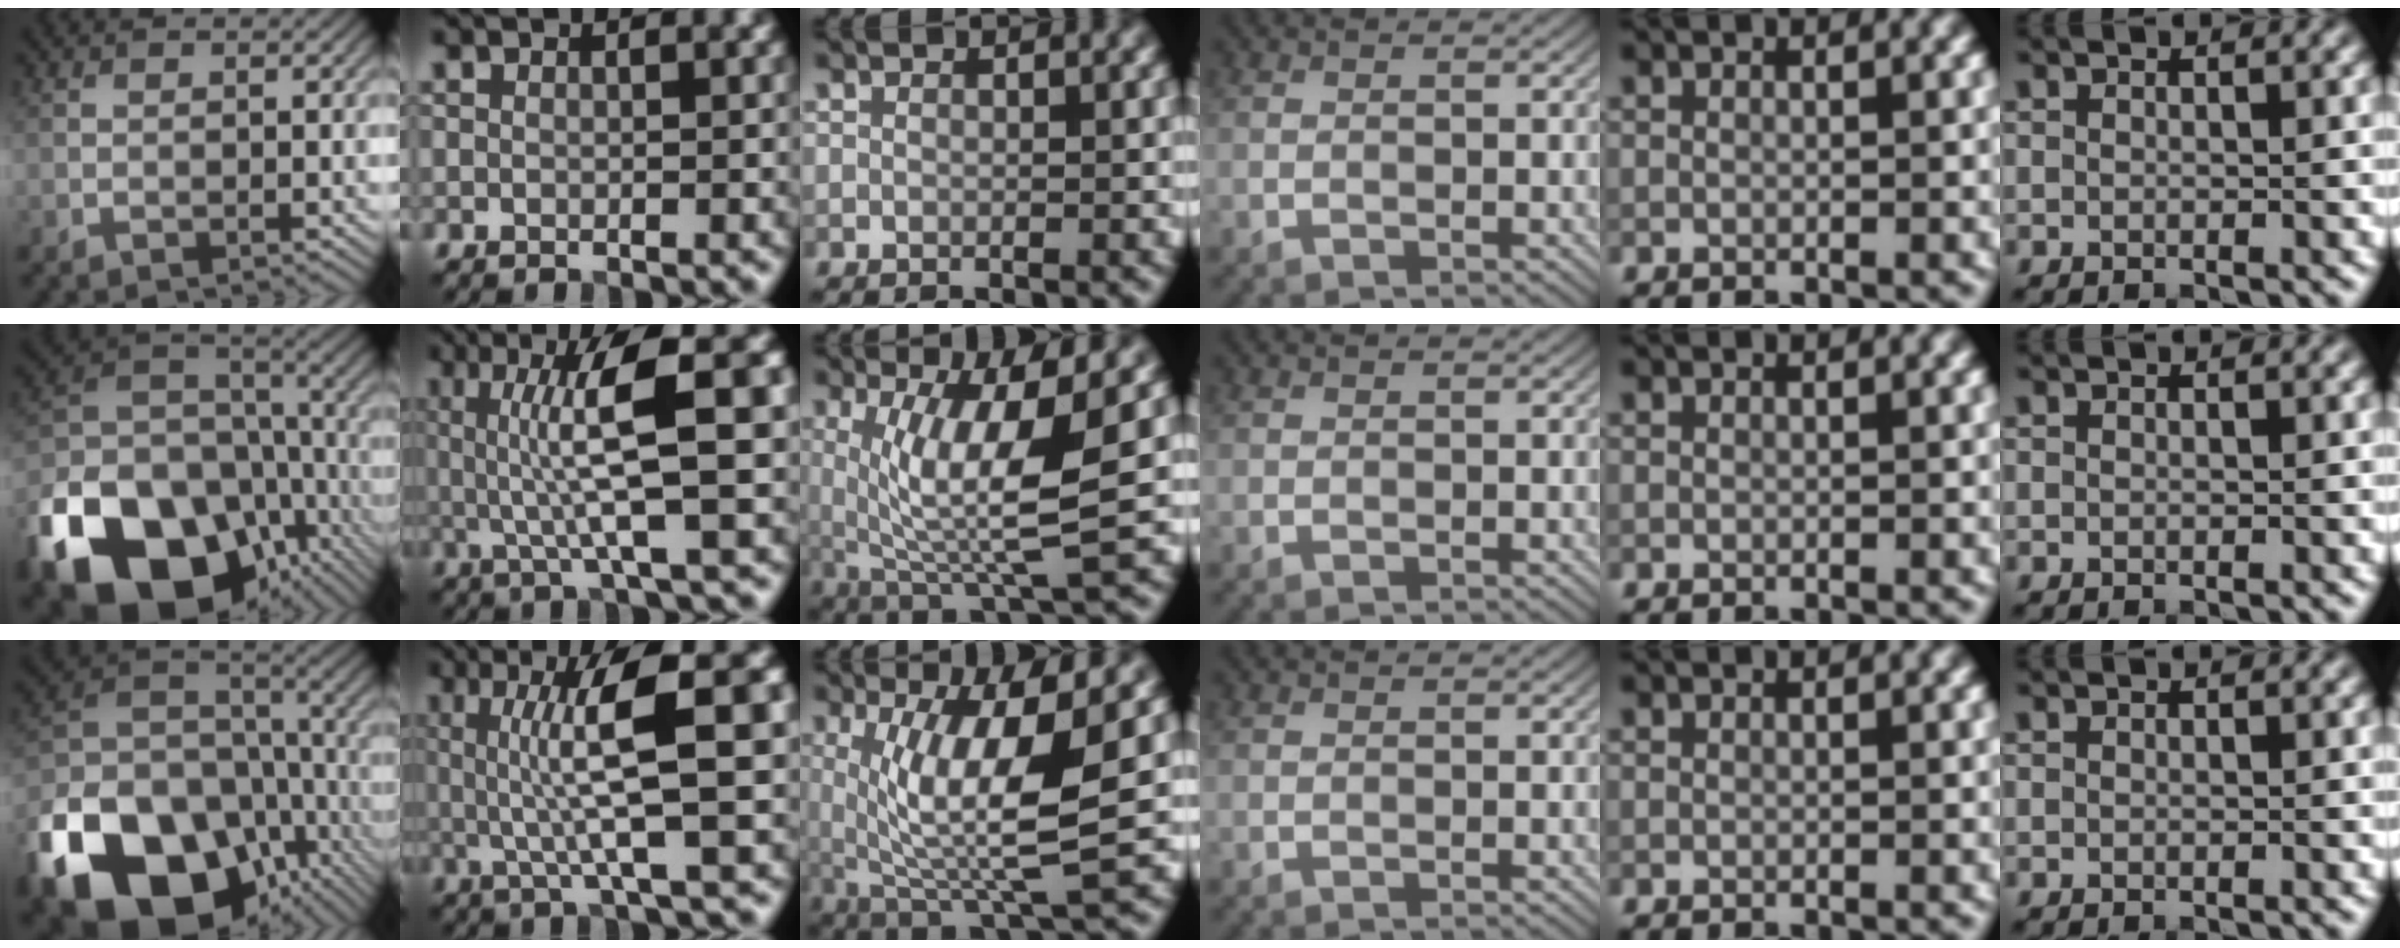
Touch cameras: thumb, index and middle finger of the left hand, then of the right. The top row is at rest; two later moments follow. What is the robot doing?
{"motion": "lift_and_place", "object": "calculator"}